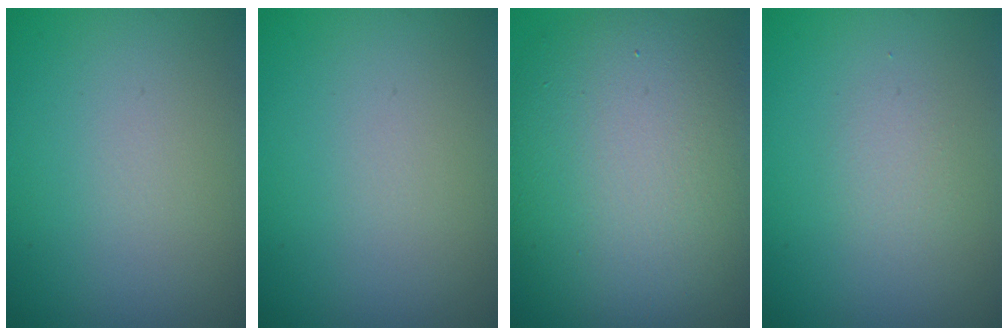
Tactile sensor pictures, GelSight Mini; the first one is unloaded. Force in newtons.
{"total": 0.0}
{"total": 12.5, "press": 12.4, "slide": 0.9}
{"total": 1.1, "press": 1.1, "slide": 0.1}